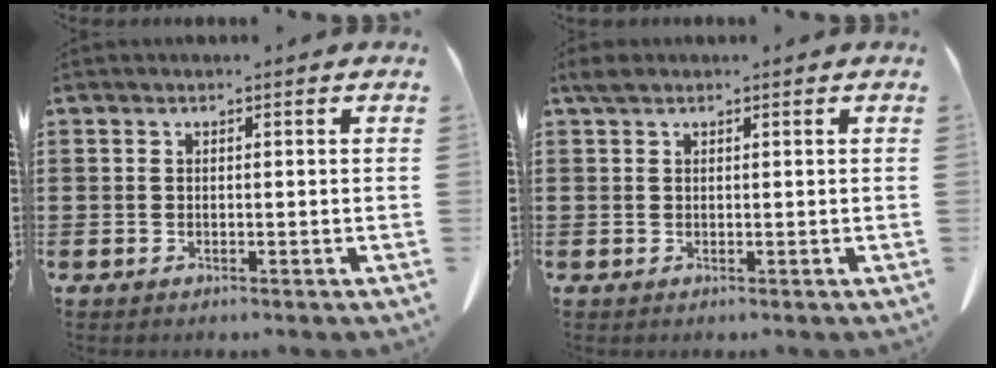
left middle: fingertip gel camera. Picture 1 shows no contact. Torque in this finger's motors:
{"motor_torque": [0.85, 0.94, 0.10, 0.05]}